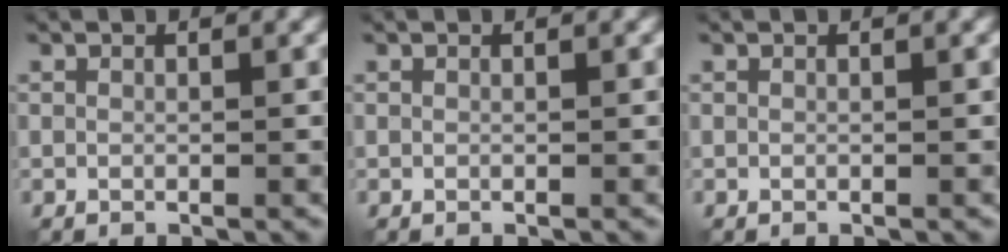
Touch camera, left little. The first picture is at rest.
{"total": 0.0}
{"total": 0.0}